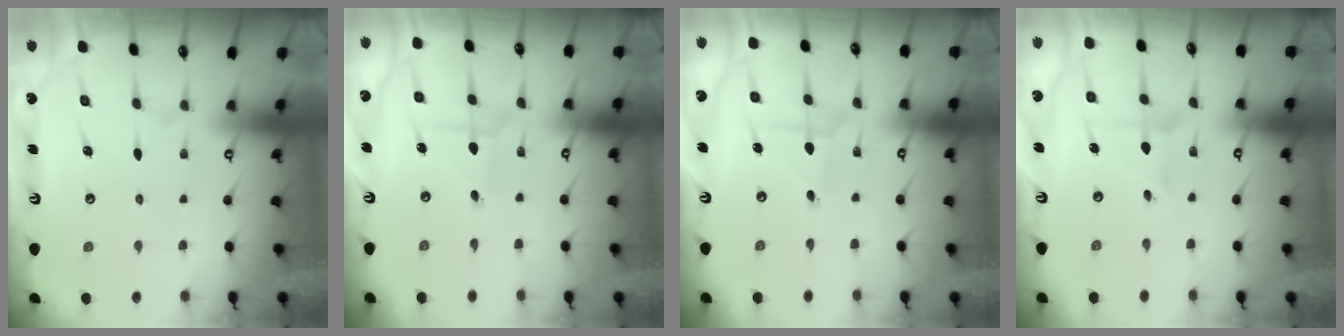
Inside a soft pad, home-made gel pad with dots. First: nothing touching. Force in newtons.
{"total": 1.7, "press": 1.7, "slide": 0.2}
{"total": 1.7, "press": 1.7, "slide": 0.2}
{"total": 2.7, "press": 2.7, "slide": 0.2}